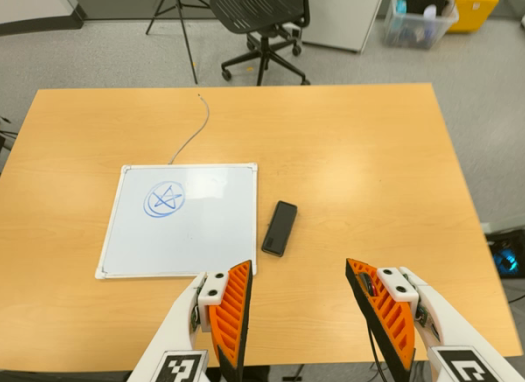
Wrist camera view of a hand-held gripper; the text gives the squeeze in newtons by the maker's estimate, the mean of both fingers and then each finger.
{"total": 0.0}